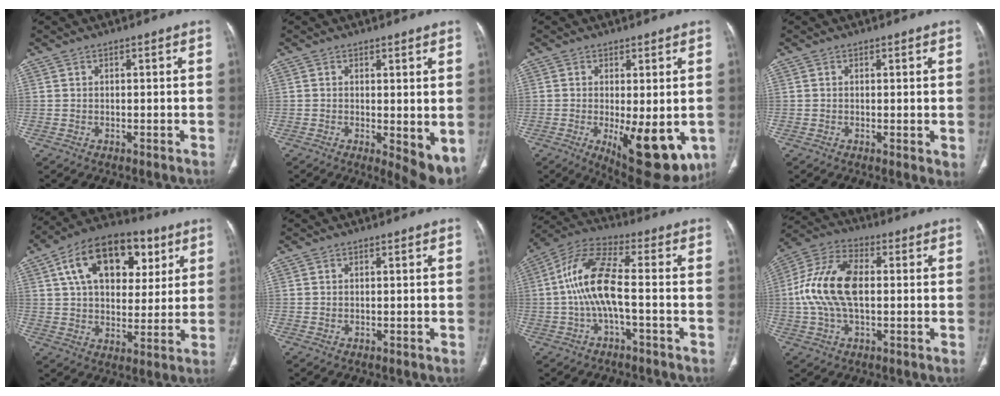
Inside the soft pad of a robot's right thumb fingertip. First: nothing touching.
{"total": 6.7, "force": [-0.5, 2.5, 6.2], "torque": [-0.083, -0.020, -0.003]}
{"total": 14.5, "force": [-3.6, 5.6, 12.8], "torque": [-0.160, -0.025, -0.034]}
{"total": 1.8, "force": [0.1, 0.6, 1.7], "torque": [-0.029, -0.009, 0.000]}
{"total": 19.7, "force": [7.4, 12.2, 13.5], "torque": [-0.184, -0.001, 0.115]}
{"total": 0.0}
{"total": 11.7, "force": [-1.4, 3.7, 11.0], "torque": [-0.241, 0.041, -0.030]}
{"total": 14.0, "force": [0.3, 7.8, 11.6], "torque": [-0.238, 0.027, 0.001]}